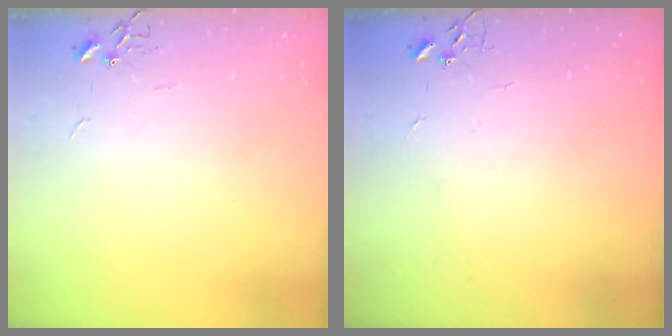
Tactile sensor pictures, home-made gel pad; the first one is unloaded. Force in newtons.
{"total": 2.5, "press": 2.1, "slide": 1.4}